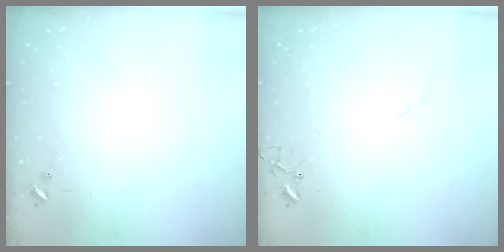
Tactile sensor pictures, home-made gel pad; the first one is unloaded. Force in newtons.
{"total": 6.4, "press": 6.4, "slide": 0.6}